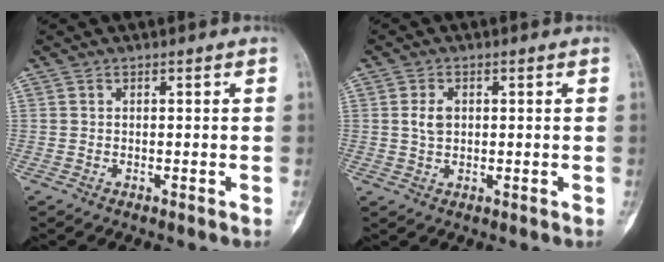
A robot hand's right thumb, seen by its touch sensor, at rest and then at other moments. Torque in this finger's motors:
{"motor_torque": [-0.15, 0.15, 0.46, 0.05, 0.00]}